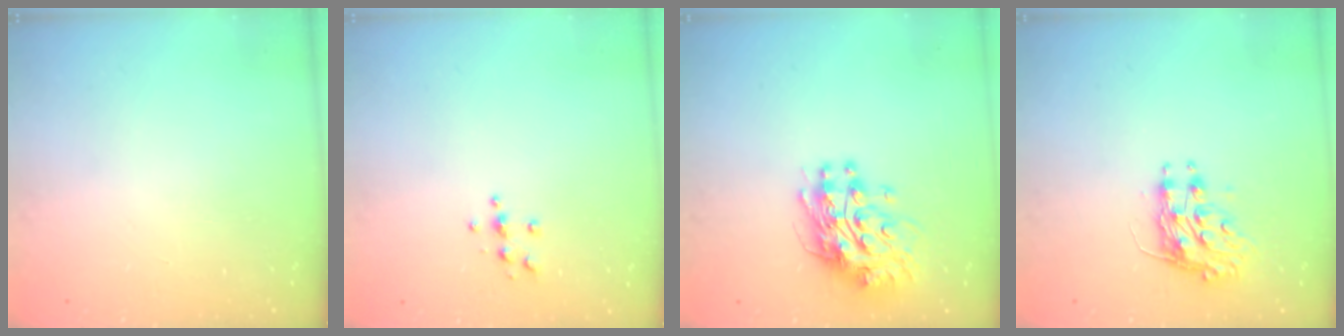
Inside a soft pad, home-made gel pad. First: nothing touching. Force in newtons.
{"total": 4.0, "press": 3.9, "slide": 0.4}
{"total": 11.2, "press": 11.2, "slide": 0.9}
{"total": 8.7, "press": 8.7, "slide": 0.5}